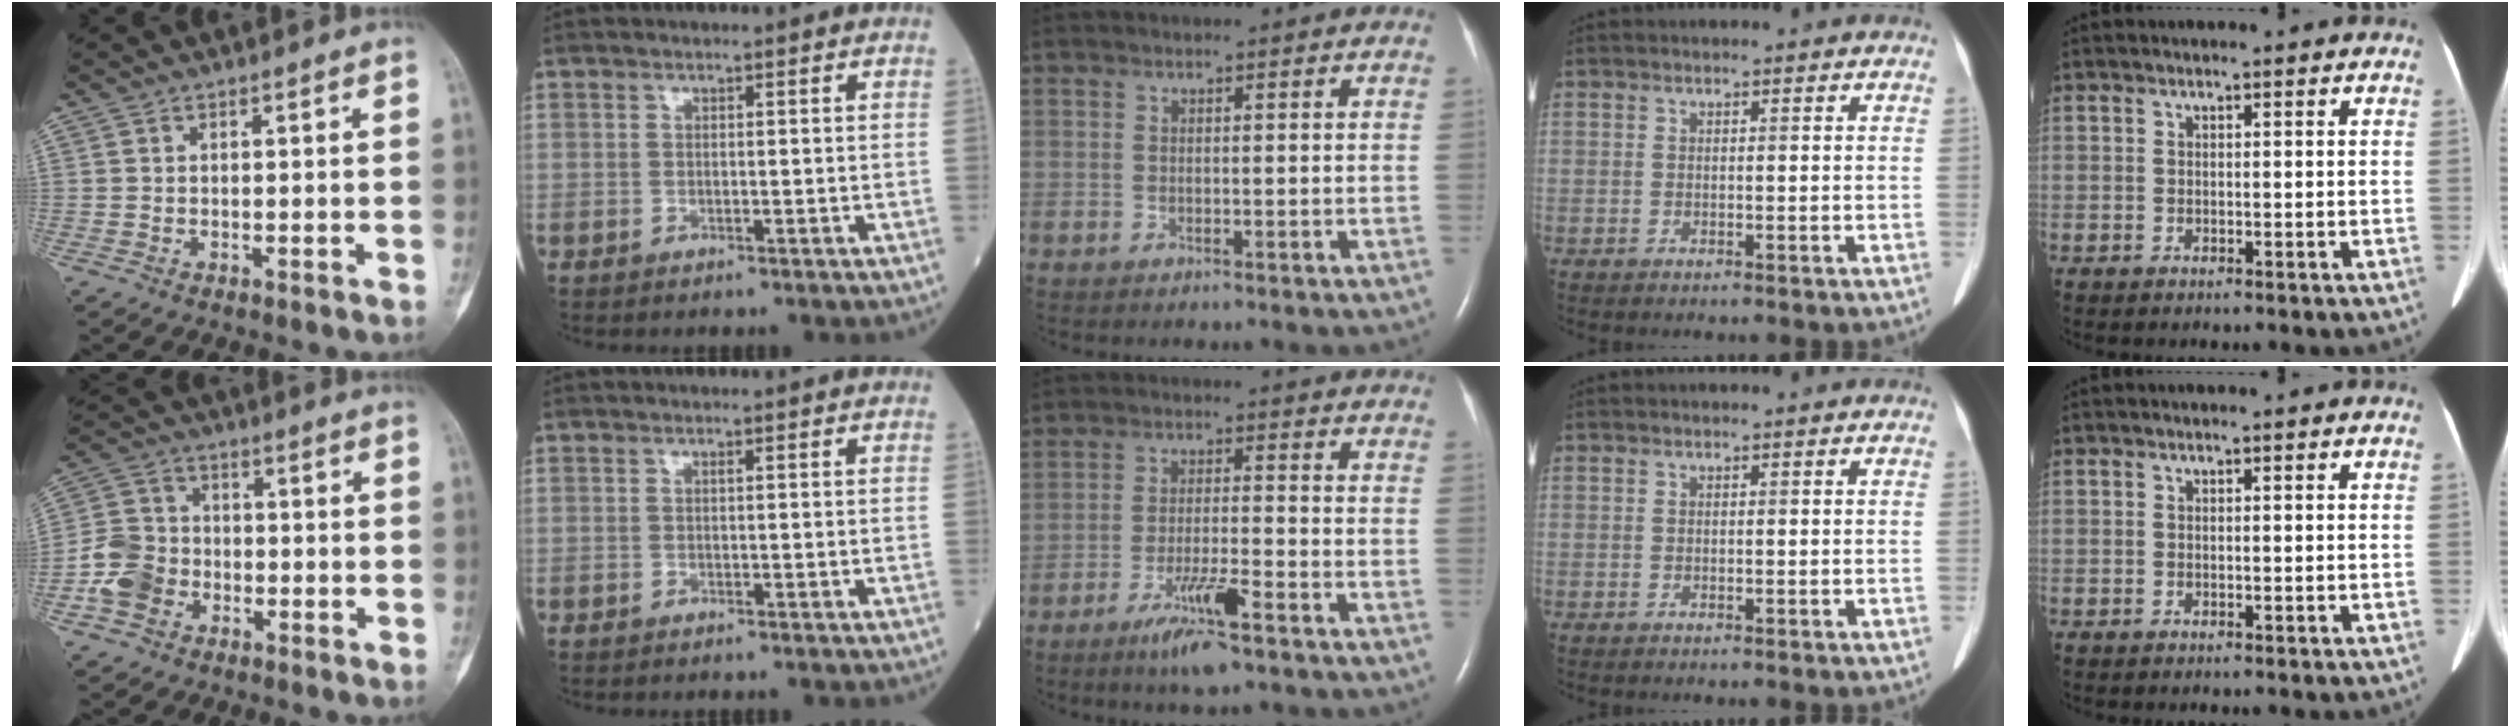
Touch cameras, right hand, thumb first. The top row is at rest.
{"thumb": {"total": 7.9, "force": [-2.9, 6.4, 3.5], "torque": [-0.055, 0.026, -0.059]}, "middle": {"total": 7.5, "force": [-4.9, 0.2, 5.6], "torque": [-0.111, -0.015, -0.087]}}